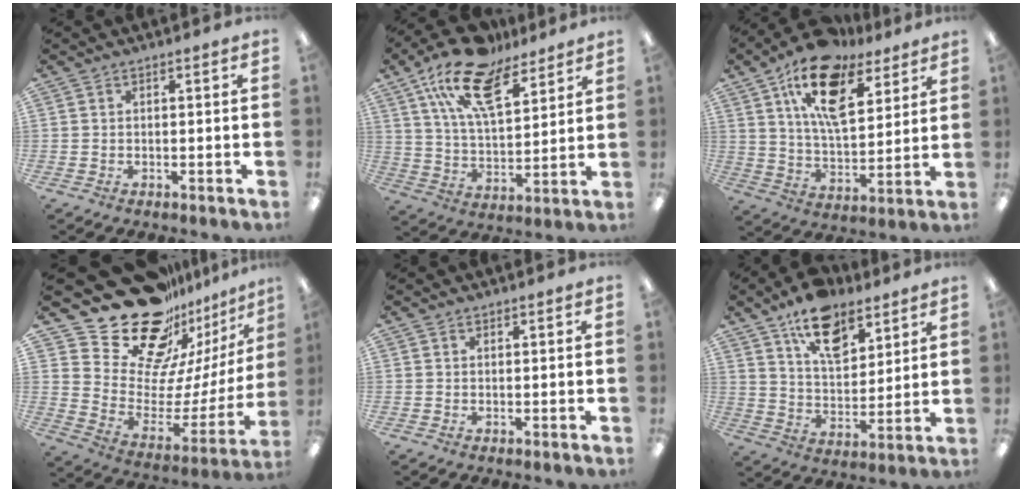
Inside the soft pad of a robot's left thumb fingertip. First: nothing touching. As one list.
[{"total": 17.8, "force": [11.8, 7.6, 11.0], "torque": [-0.198, -0.055, 0.210]}, {"total": 18.0, "force": [11.3, 8.5, 11.2], "torque": [-0.194, -0.045, 0.197]}, {"total": 26.6, "force": [20.5, 13.1, 10.9], "torque": [-0.172, -0.152, 0.384]}, {"total": 0.6, "force": [0.5, 0.2, 0.0], "torque": [-0.001, 0.000, 0.010]}, {"total": 13.7, "force": [9.3, 7.3, 6.9], "torque": [-0.106, -0.045, 0.167]}]